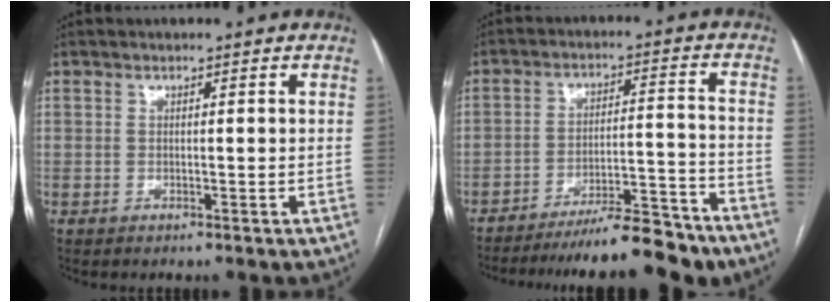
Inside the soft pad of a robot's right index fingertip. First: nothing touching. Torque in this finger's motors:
{"motor_torque": [1.06, -1.00, 0.74, 0.14]}